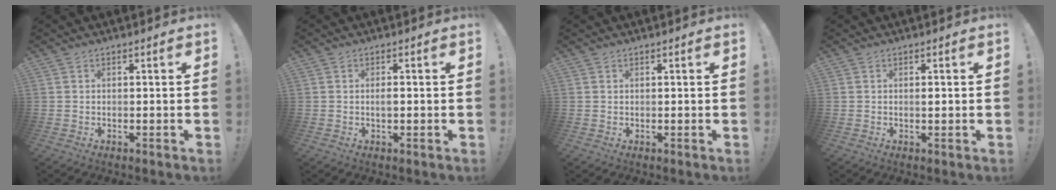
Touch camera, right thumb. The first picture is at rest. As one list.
[{"total": 1.6, "force": [-0.4, 0.6, 1.4], "torque": [-0.023, 0.002, -0.009]}, {"total": 0.6, "force": [0.5, 0.4, -0.1], "torque": [0.008, -0.003, 0.008]}, {"total": 0.6, "force": [0.0, 0.2, 0.6], "torque": [0.004, -0.005, -0.005]}]